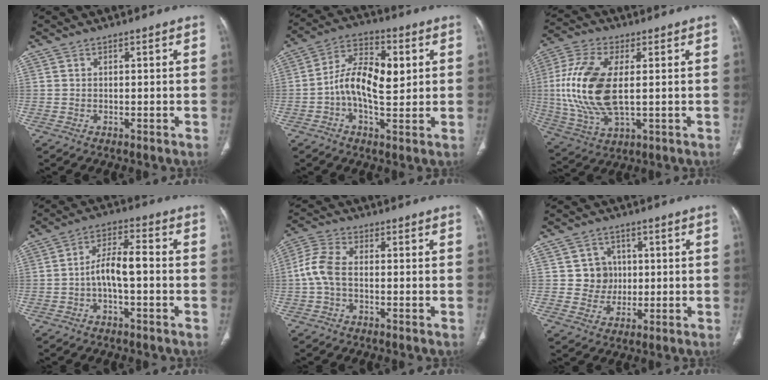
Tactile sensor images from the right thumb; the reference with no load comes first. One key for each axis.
{"total": 12.4, "fx": 0.7, "fy": 6.3, "fz": 10.7, "tx": -0.173, "ty": 0.018, "tz": 0.006}
{"total": 16.2, "fx": 1.0, "fy": 7.8, "fz": 14.2, "tx": -0.315, "ty": -0.004, "tz": 0.024}
{"total": 7.1, "fx": -1.5, "fy": 2.7, "fz": 6.4, "tx": -0.118, "ty": 0.036, "tz": -0.031}
{"total": 5.9, "fx": -0.9, "fy": 3.2, "fz": 4.8, "tx": -0.118, "ty": 0.019, "tz": -0.025}
{"total": 5.4, "fx": 0.6, "fy": 5.3, "fz": 0.9, "tx": 0.019, "ty": 0.008, "tz": 0.008}